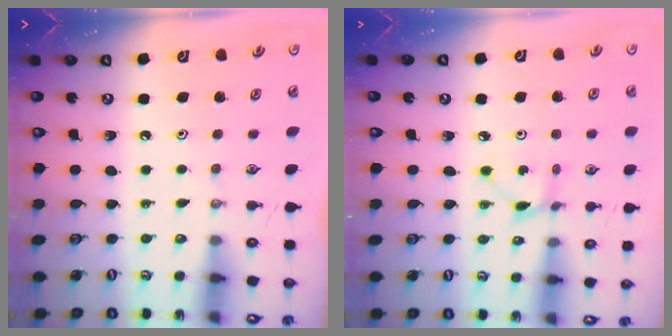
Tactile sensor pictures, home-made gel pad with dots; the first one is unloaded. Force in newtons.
{"total": 2.2, "press": 2.2, "slide": 0.3}